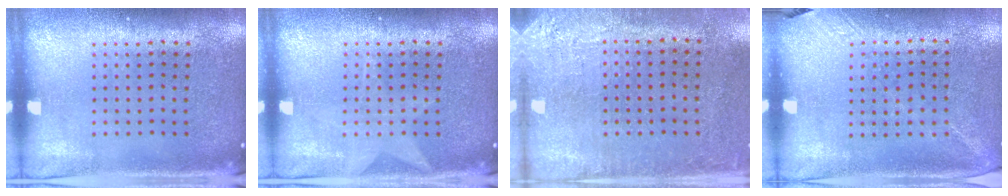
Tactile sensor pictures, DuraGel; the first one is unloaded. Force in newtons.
{"total": 1.0, "press": 1.0, "slide": 0.1}
{"total": 2.7, "press": 2.3, "slide": 1.4}
{"total": 1.4, "press": 1.0, "slide": 0.9}